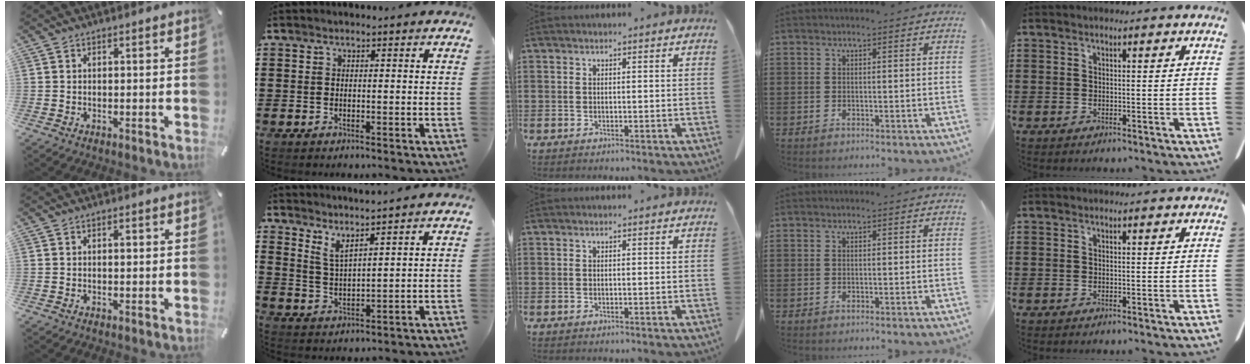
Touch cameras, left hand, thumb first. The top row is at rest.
{"thumb": {"total": 1.1, "force": [0.3, 0.6, 0.9], "torque": [-0.011, -0.001, 0.002]}, "index": {"total": 3.5, "force": [3.2, -0.1, 1.4], "torque": [-0.037, -0.014, 0.057]}}